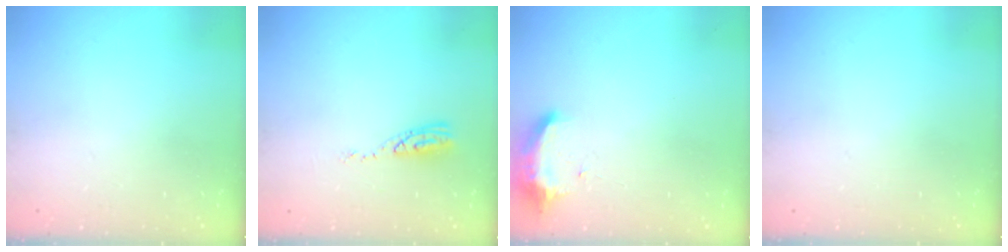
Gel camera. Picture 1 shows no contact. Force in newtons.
{"total": 7.0, "press": 6.9, "slide": 0.5}
{"total": 9.3, "press": 9.3, "slide": 0.8}
{"total": 0.0}